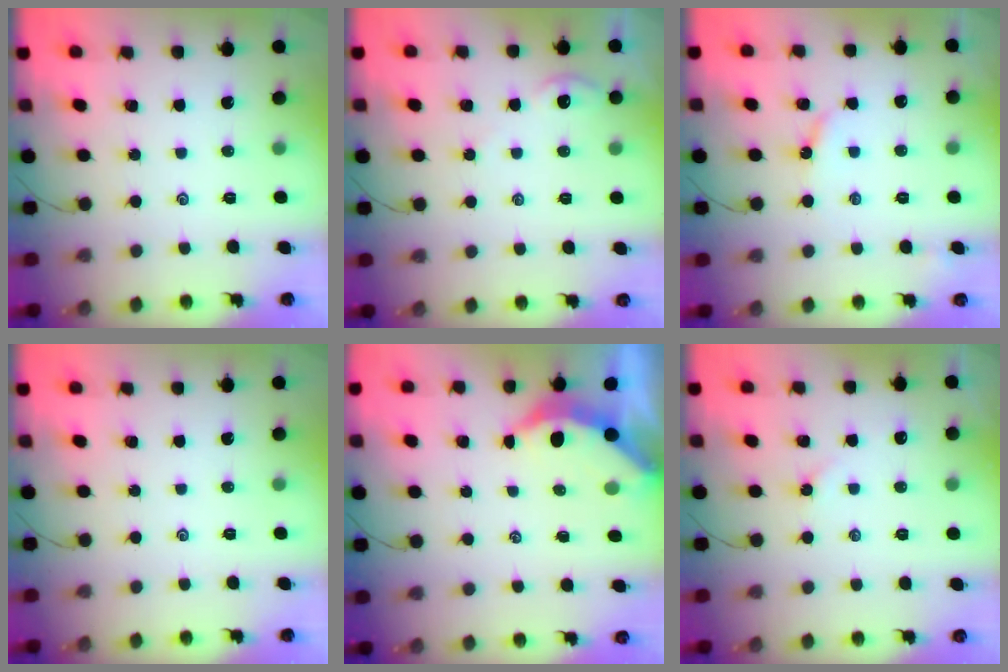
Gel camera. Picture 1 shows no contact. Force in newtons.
{"total": 1.3, "press": 1.2, "slide": 0.4}
{"total": 3.3, "press": 3.3, "slide": 0.3}
{"total": 0.0}
{"total": 3.3, "press": 3.3, "slide": 0.3}
{"total": 2.6, "press": 2.5, "slide": 0.5}